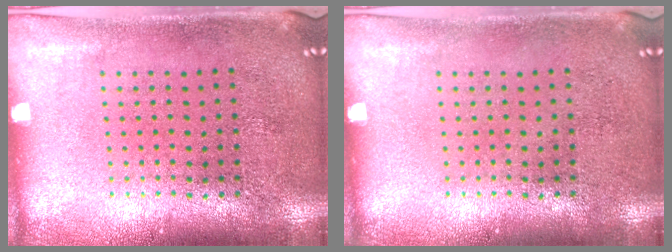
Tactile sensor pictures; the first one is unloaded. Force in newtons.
{"total": 0.0}